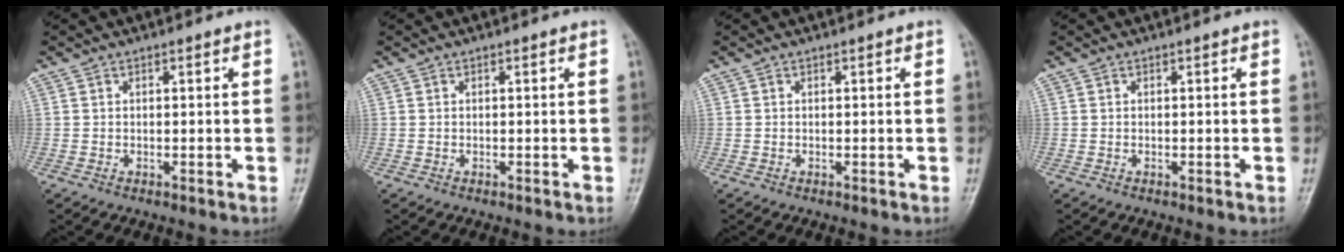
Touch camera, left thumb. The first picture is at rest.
{"total": 0.0}
{"total": 0.0}
{"total": 0.0}